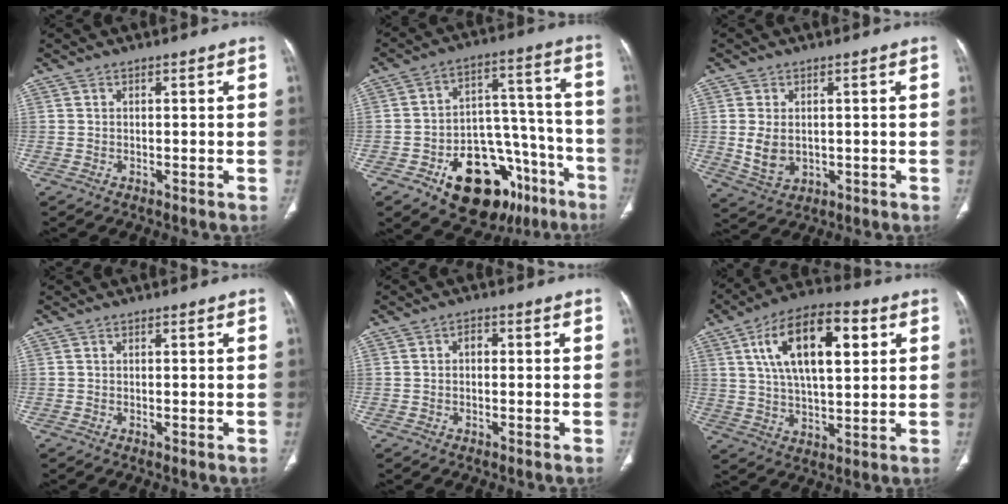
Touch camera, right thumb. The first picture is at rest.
{"total": 22.4, "force": [-12.0, 13.0, 13.7], "torque": [-0.138, 0.097, -0.169]}
{"total": 5.8, "force": [0.0, 4.2, 4.0], "torque": [-0.068, -0.010, 0.014]}
{"total": 0.0}
{"total": 1.8, "force": [0.0, 1.2, 1.3], "torque": [-0.015, 0.007, -0.005]}
{"total": 17.9, "force": [5.8, 8.1, 14.8], "torque": [-0.237, 0.001, 0.095]}